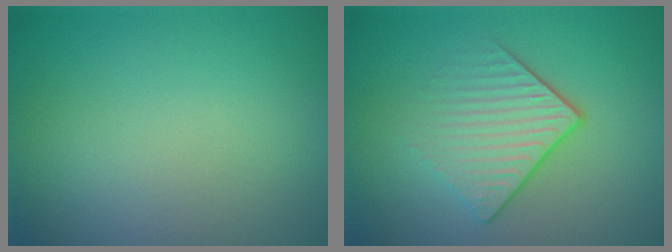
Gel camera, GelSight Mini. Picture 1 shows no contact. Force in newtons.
{"total": 3.9, "press": 2.8, "slide": 2.7}